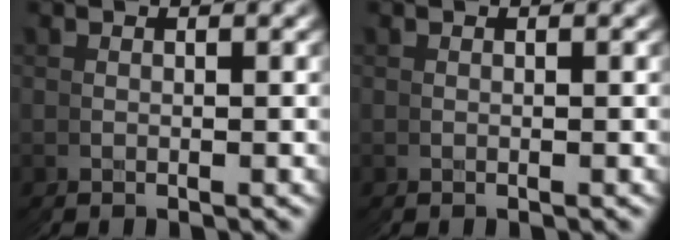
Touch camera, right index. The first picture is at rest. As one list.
[{"total": 0.0}]